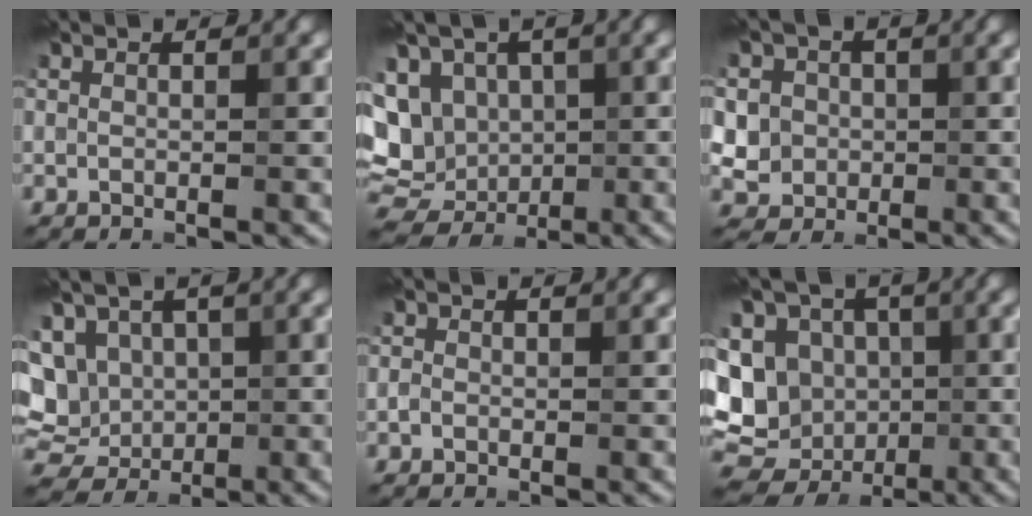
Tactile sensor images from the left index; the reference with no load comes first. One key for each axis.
{"total": 11.1, "fx": 0.2, "fy": 9.4, "fz": 6.0, "tx": -0.106, "ty": 0.005, "tz": -0.013}
{"total": 5.4, "fx": 0.7, "fy": 5.0, "fz": 1.9, "tx": -0.033, "ty": 0.021, "tz": -0.002}
{"total": 10.3, "fx": 0.7, "fy": 8.7, "fz": 5.4, "tx": -0.108, "ty": 0.024, "tz": -0.011}
{"total": 0.8, "fx": -0.4, "fy": 0.6, "fz": 0.2, "tx": -0.003, "ty": -0.004, "tz": -0.012}
{"total": 14.7, "fx": -2.8, "fy": 13.0, "fz": 6.3, "tx": -0.134, "ty": 0.010, "tz": -0.057}